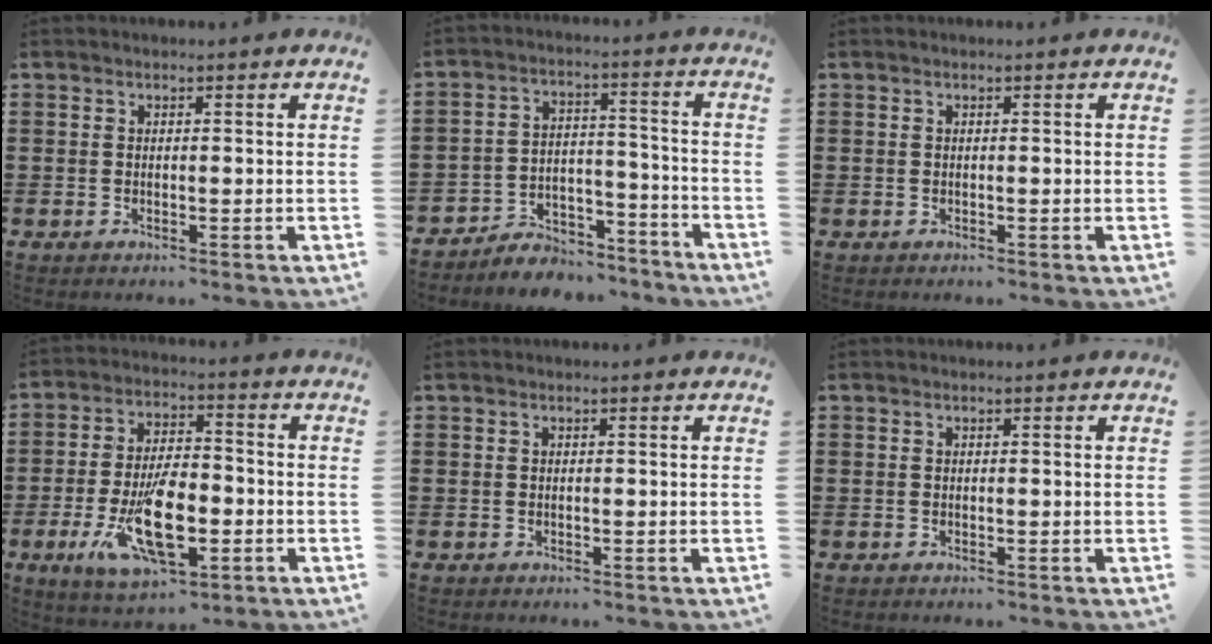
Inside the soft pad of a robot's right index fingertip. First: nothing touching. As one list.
[{"total": 5.1, "force": [-4.7, 1.8, 0.5], "torque": [-0.012, 0.014, -0.097]}, {"total": 0.0}, {"total": 13.3, "force": [-4.2, 5.6, 11.3], "torque": [-0.212, -0.016, -0.070]}, {"total": 0.0}, {"total": 0.0}]